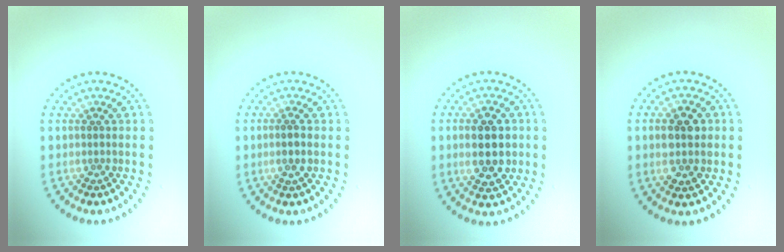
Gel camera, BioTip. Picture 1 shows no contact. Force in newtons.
{"total": 1.1, "press": 0.9, "slide": 0.6}
{"total": 5.3, "press": 5.3, "slide": 0.1}
{"total": 3.7, "press": 3.7, "slide": 0.2}